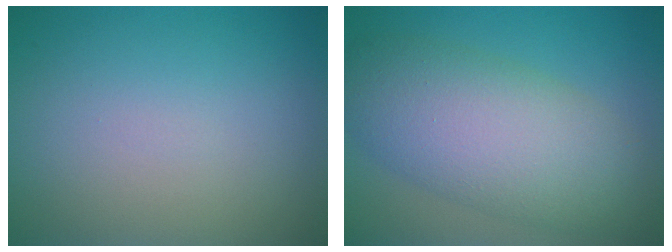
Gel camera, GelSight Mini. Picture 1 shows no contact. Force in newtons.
{"total": 8.9, "press": 8.9, "slide": 0.2}